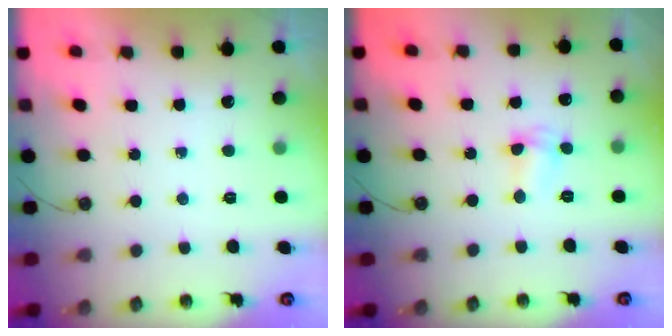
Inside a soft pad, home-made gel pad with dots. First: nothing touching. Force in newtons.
{"total": 2.6, "press": 2.6, "slide": 0.6}